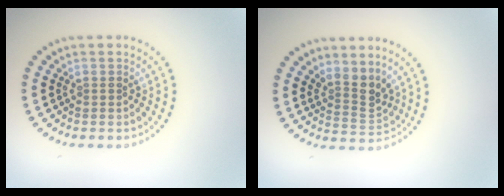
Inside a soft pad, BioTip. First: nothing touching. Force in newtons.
{"total": 2.8, "press": 2.0, "slide": 2.0}